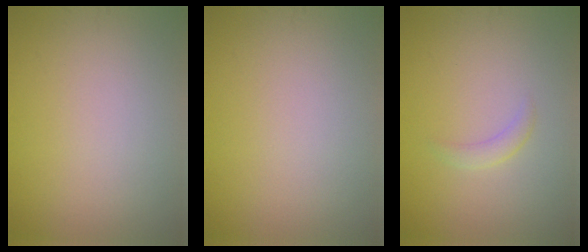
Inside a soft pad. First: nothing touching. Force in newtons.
{"total": 0.0}
{"total": 1.2, "press": 1.2, "slide": 0.1}